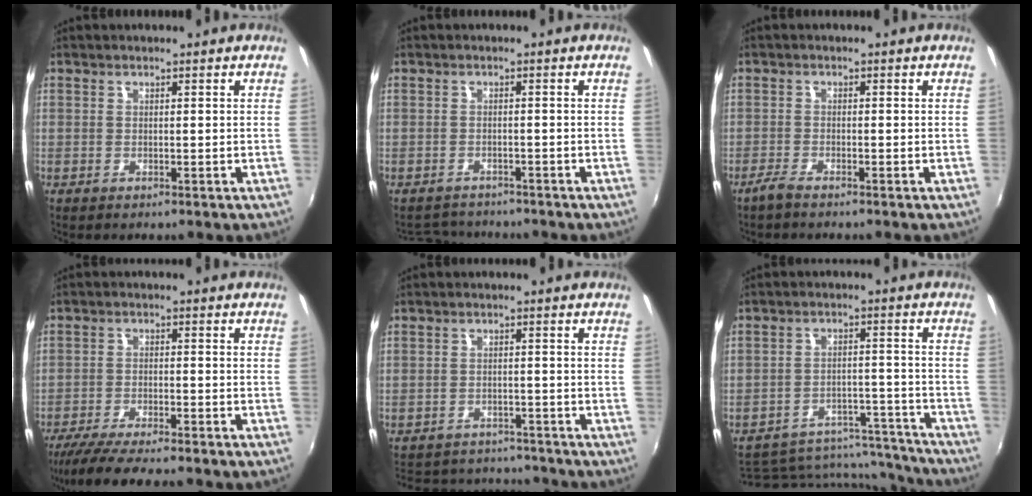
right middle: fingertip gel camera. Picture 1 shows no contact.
{"total": 5.0, "force": [-4.7, 1.6, 0.5], "torque": [-0.022, 0.001, -0.075]}
{"total": 1.9, "force": [-1.7, 0.1, 0.9], "torque": [-0.032, -0.003, -0.037]}
{"total": 12.3, "force": [-10.7, 0.9, 6.0], "torque": [-0.128, -0.028, -0.169]}
{"total": 12.7, "force": [-11.3, 4.8, 3.3], "torque": [-0.089, 0.028, -0.154]}
{"total": 15.5, "force": [-13.9, 5.9, 3.4], "torque": [-0.066, 0.036, -0.173]}